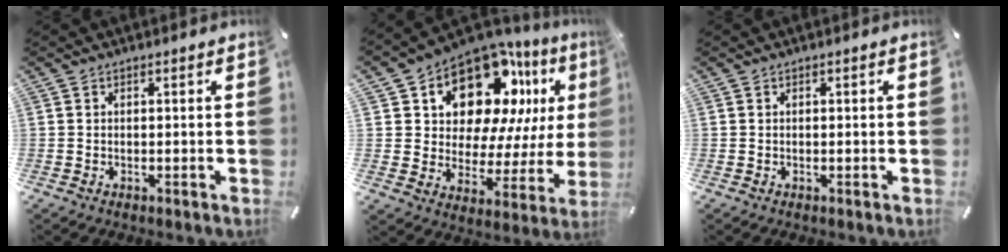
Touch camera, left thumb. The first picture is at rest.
{"total": 16.5, "force": [9.8, 10.1, 8.5], "torque": [-0.129, -0.073, 0.171]}
{"total": 0.0}